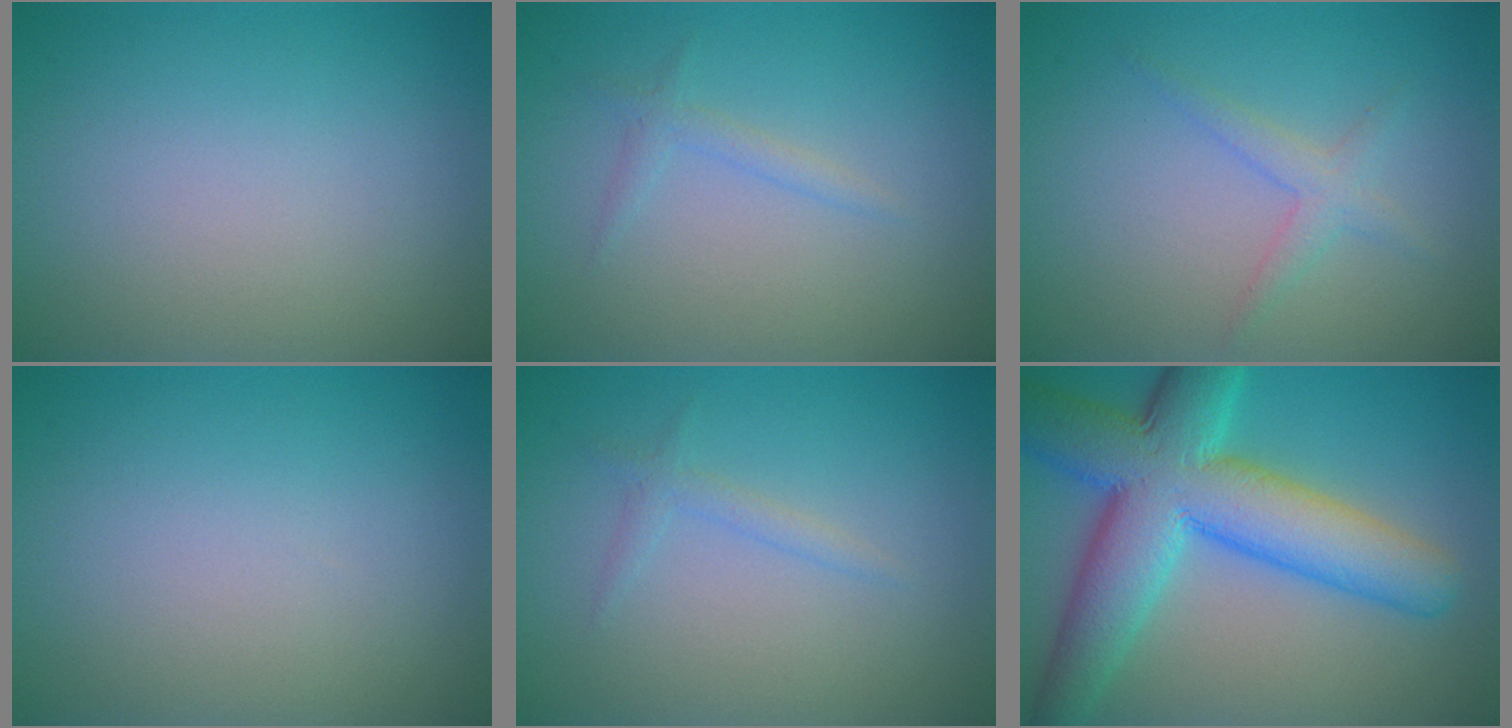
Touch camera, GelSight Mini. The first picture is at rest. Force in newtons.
{"total": 1.1, "press": 1.1, "slide": 0.2}
{"total": 1.8, "press": 1.8, "slide": 0.0}
{"total": 0.0}
{"total": 1.1, "press": 1.1, "slide": 0.2}
{"total": 11.3, "press": 11.3, "slide": 0.5}